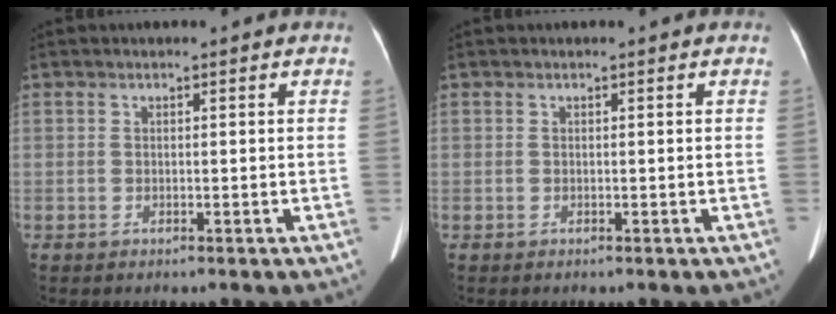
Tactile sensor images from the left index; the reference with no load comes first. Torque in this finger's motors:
{"motor_torque": [-0.33, -0.09, -0.04, -0.02]}